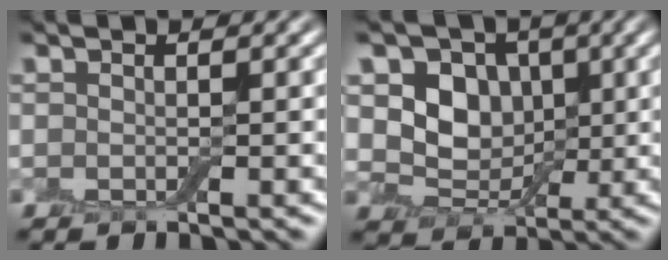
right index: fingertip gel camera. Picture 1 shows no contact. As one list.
[{"total": 5.1, "force": [0.7, 4.3, 2.7], "torque": [-0.045, -0.008, 0.002]}]